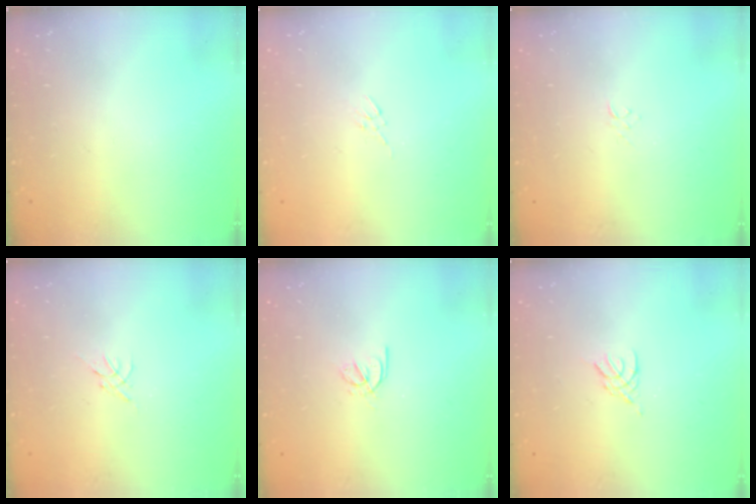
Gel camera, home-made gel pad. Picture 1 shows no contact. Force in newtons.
{"total": 2.7, "press": 2.7, "slide": 0.5}
{"total": 3.1, "press": 3.1, "slide": 0.2}
{"total": 0.0}
{"total": 2.9, "press": 2.8, "slide": 0.8}
{"total": 2.4, "press": 2.3, "slide": 0.5}